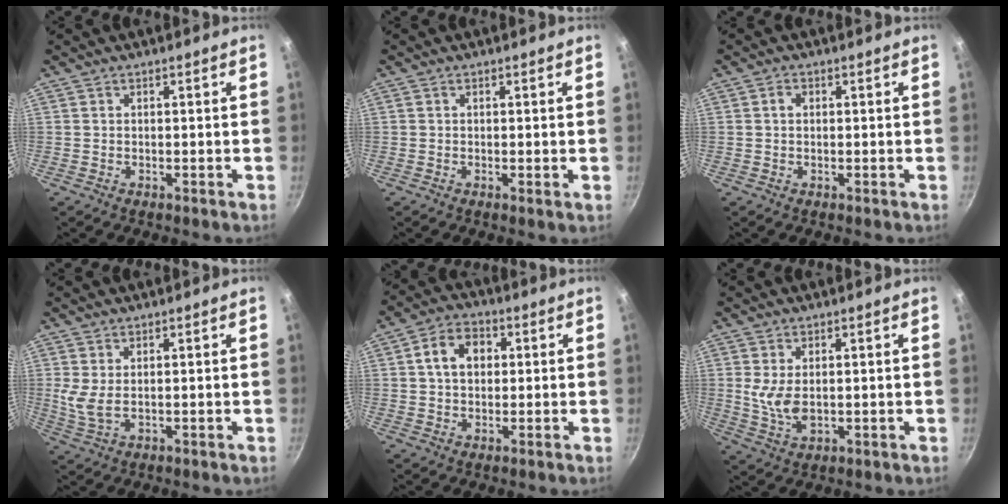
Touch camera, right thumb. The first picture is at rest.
{"total": 0.8, "force": [0.1, 0.1, 0.7], "torque": [-0.012, -0.002, -0.001]}
{"total": 1.4, "force": [0.2, 1.1, 0.8], "torque": [-0.014, 0.005, 0.002]}
{"total": 4.2, "force": [1.1, 1.8, 3.6], "torque": [-0.076, -0.009, 0.030]}
{"total": 7.8, "force": [1.5, 5.8, 4.9], "torque": [-0.060, 0.012, 0.017]}
{"total": 5.9, "force": [0.8, 3.1, 4.9], "torque": [-0.093, -0.012, 0.024]}